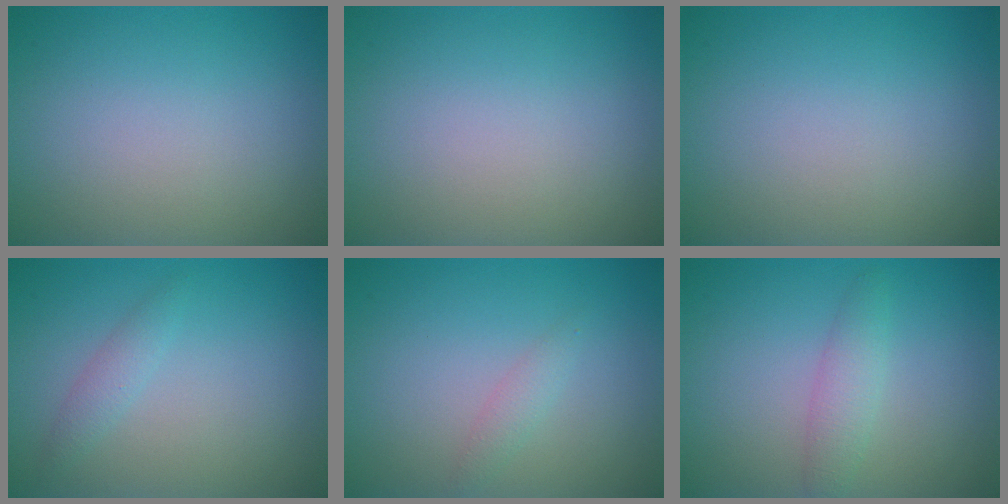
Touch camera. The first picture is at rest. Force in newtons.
{"total": 0.0}
{"total": 0.0}
{"total": 1.3, "press": 1.3, "slide": 0.0}
{"total": 1.2, "press": 1.2, "slide": 0.0}
{"total": 2.0, "press": 2.0, "slide": 0.1}